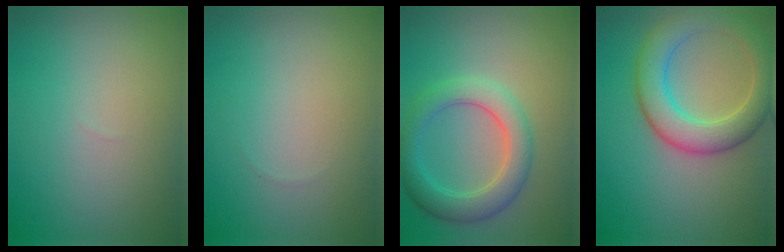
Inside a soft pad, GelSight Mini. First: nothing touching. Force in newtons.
{"total": 0.0}
{"total": 4.6, "press": 4.5, "slide": 0.5}
{"total": 6.1, "press": 6.1, "slide": 0.3}